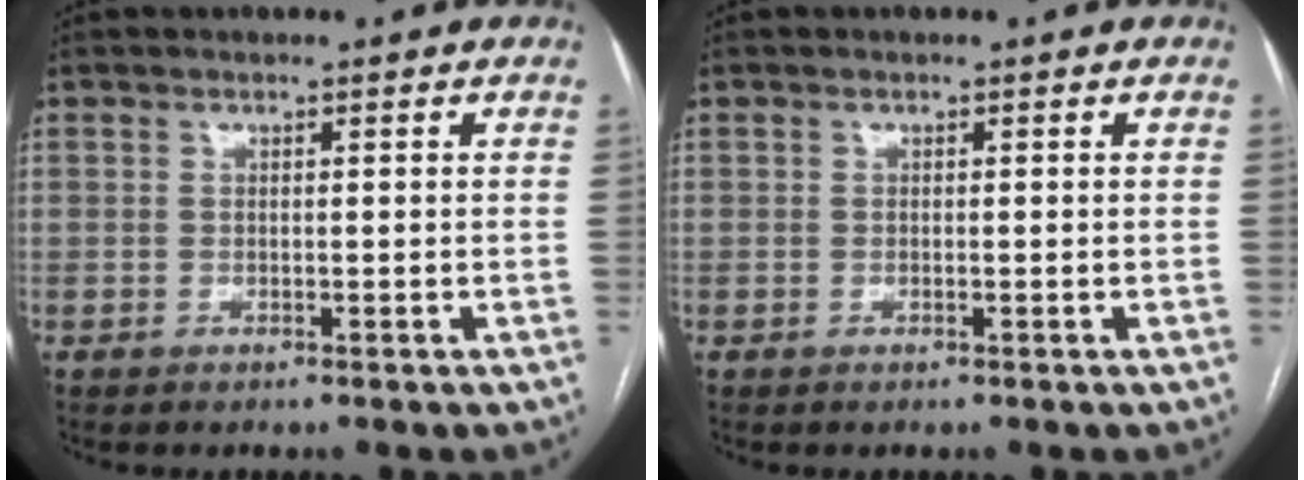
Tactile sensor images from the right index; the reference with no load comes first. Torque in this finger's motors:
{"motor_torque": [-0.19, 0.18, 0.00, 0.00]}